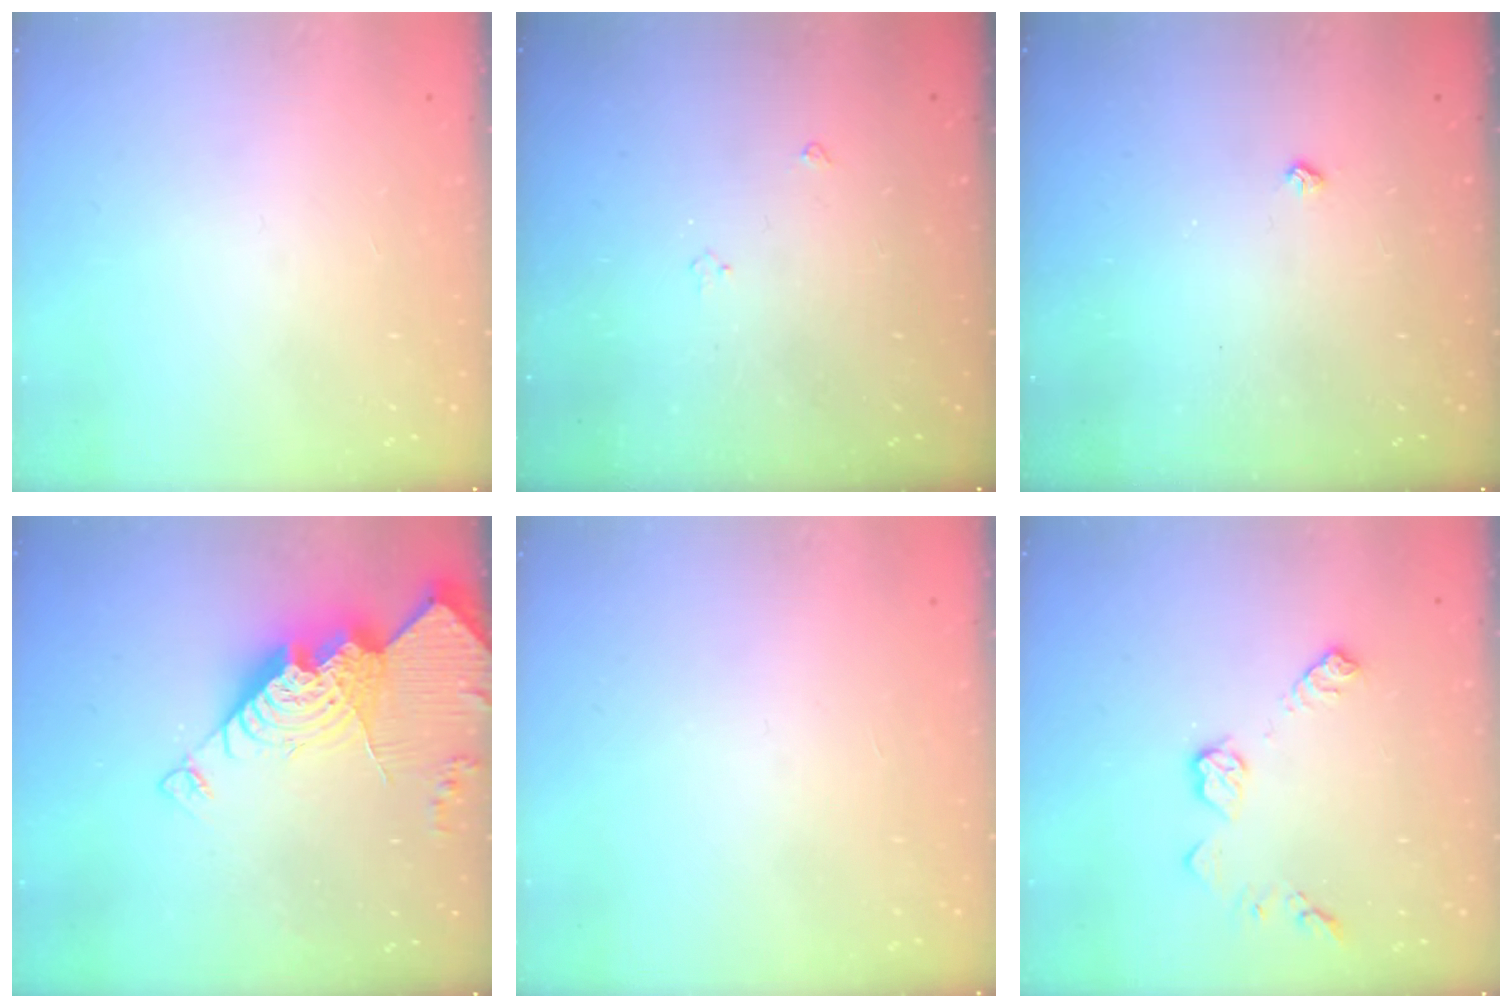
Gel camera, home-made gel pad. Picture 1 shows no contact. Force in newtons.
{"total": 3.0, "press": 2.9, "slide": 0.5}
{"total": 2.5, "press": 2.4, "slide": 0.5}
{"total": 20.8, "press": 20.6, "slide": 2.1}
{"total": 0.0}
{"total": 9.2, "press": 9.2, "slide": 0.4}